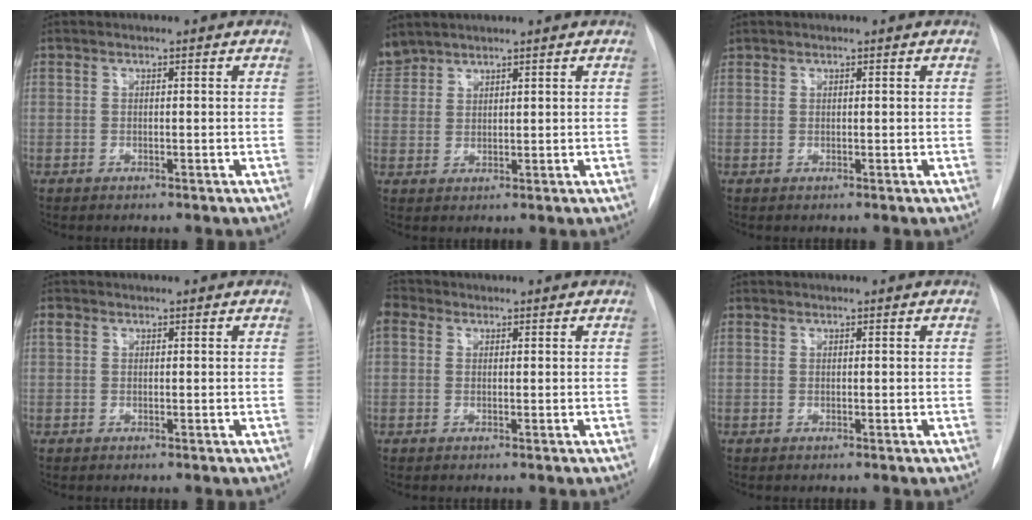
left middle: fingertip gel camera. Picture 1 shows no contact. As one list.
[{"total": 4.1, "force": [3.9, 1.2, 0.1], "torque": [-0.008, 0.014, 0.083]}, {"total": 0.6, "force": [0.5, 0.3, -0.1], "torque": [0.000, 0.006, 0.010]}, {"total": 1.0, "force": [0.4, 0.8, 0.4], "torque": [-0.010, 0.012, 0.007]}, {"total": 3.2, "force": [1.3, 2.6, 1.4], "torque": [-0.039, 0.020, 0.026]}, {"total": 0.0}]